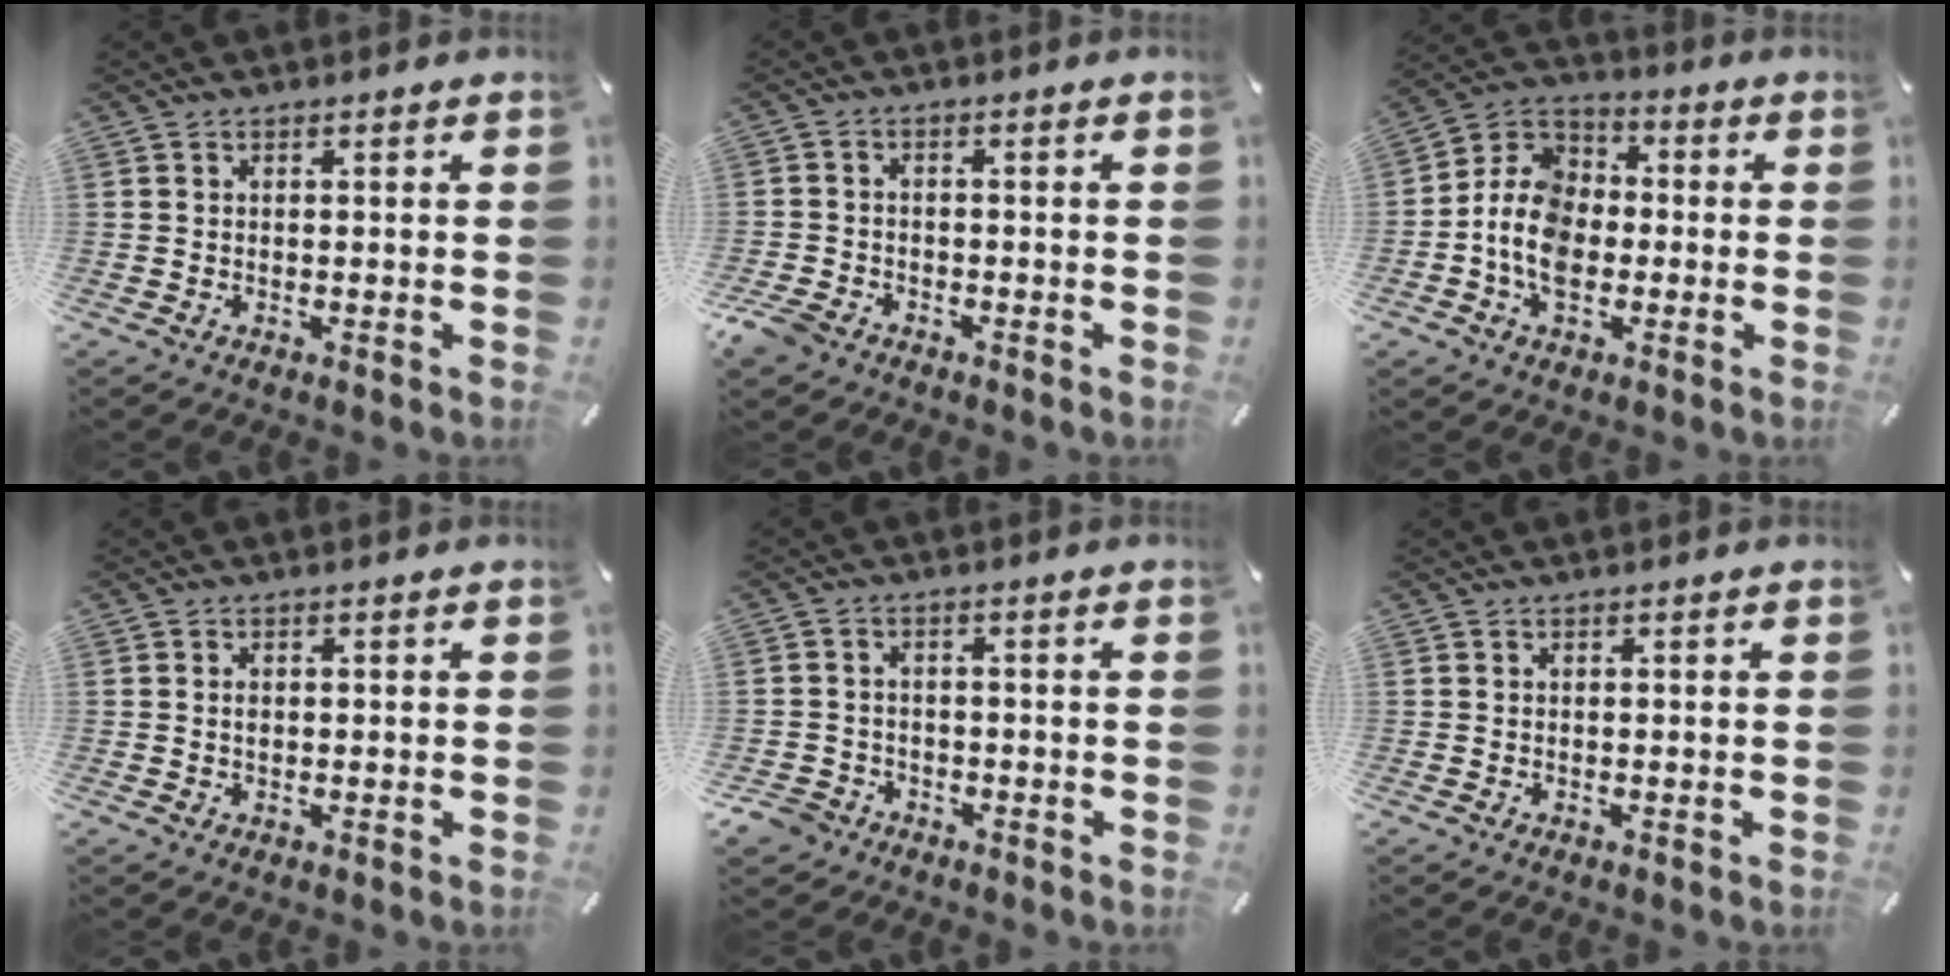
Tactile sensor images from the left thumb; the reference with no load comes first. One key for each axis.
{"total": 3.9, "fx": -2.8, "fy": 2.3, "fz": 1.4, "tx": -0.048, "ty": 0.010, "tz": -0.060}
{"total": 10.7, "fx": -3.5, "fy": 8.1, "fz": 6.1, "tx": -0.155, "ty": 0.014, "tz": -0.073}
{"total": 1.6, "fx": 0.1, "fy": 1.0, "fz": 1.2, "tx": -0.026, "ty": 0.004, "tz": 0.001}
{"total": 4.2, "fx": -2.7, "fy": 3.1, "fz": 0.9, "tx": -0.032, "ty": 0.010, "tz": -0.057}
{"total": 0.0}